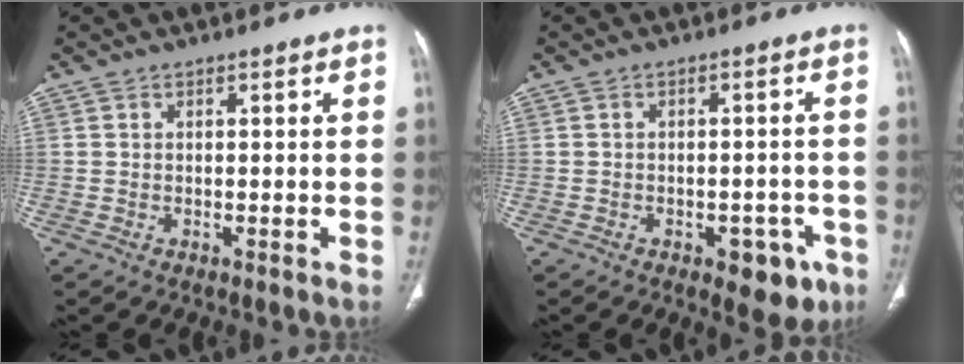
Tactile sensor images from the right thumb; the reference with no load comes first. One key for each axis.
{"total": 7.2, "fx": -3.7, "fy": 4.0, "fz": 4.7, "tx": -0.030, "ty": 0.018, "tz": -0.041}